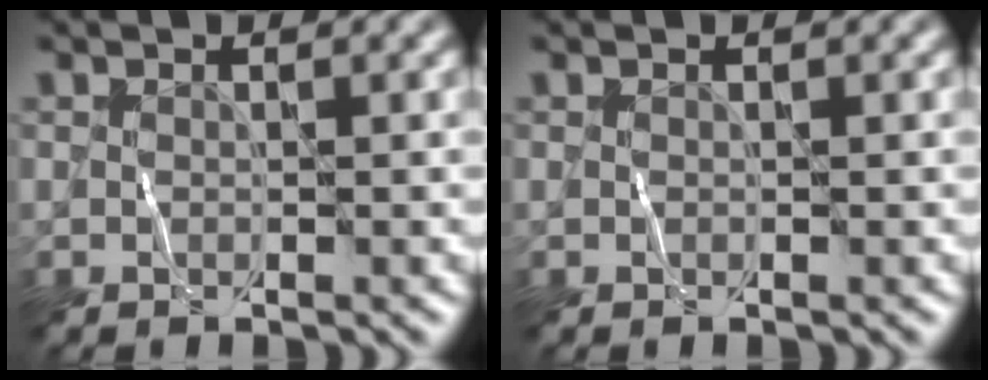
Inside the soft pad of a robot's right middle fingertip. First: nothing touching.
{"total": 0.0}